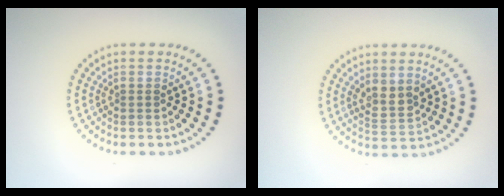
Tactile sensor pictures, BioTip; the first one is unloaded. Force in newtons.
{"total": 2.4, "press": 2.2, "slide": 1.0}